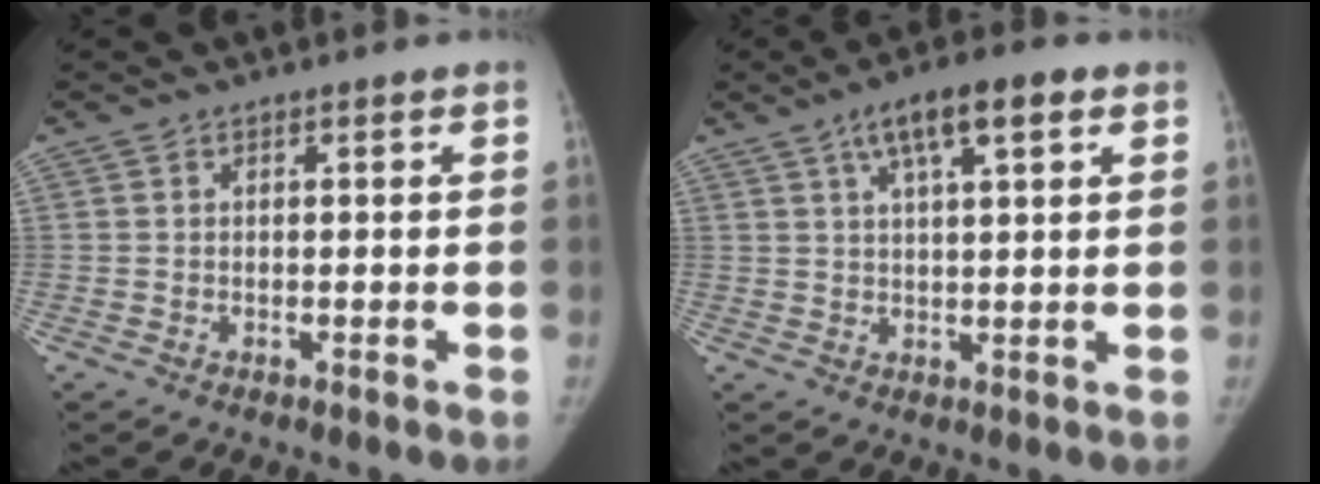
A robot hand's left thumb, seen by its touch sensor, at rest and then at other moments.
{"total": 9.0, "force": [4.5, 2.7, 7.3], "torque": [-0.112, 0.001, 0.071]}